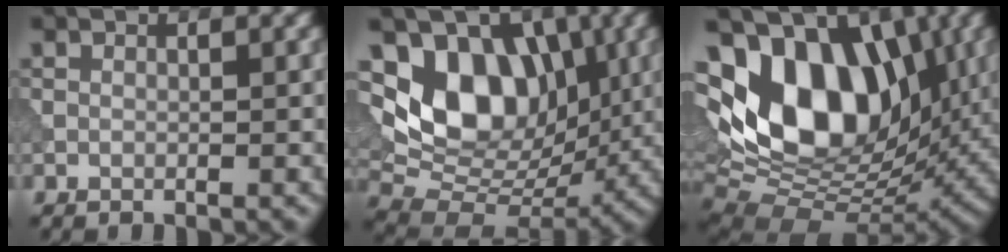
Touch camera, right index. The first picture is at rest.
{"total": 9.6, "force": [2.7, 6.9, 6.2], "torque": [-0.105, -0.010, 0.043]}
{"total": 14.4, "force": [3.6, 8.9, 10.8], "torque": [-0.175, 0.018, 0.048]}